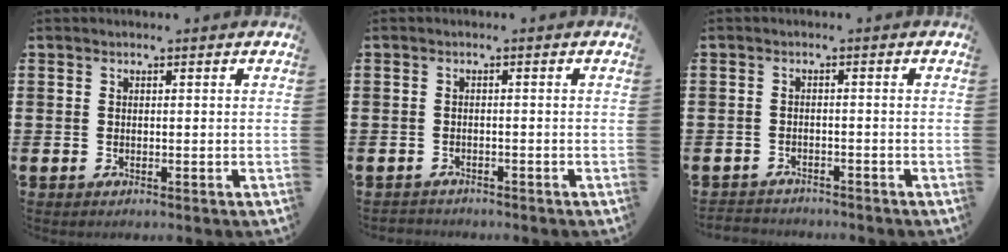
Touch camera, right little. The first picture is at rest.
{"total": 0.9, "force": [-0.9, 0.1, -0.1], "torque": [0.000, 0.001, -0.019]}
{"total": 1.6, "force": [-1.6, 0.2, -0.3], "torque": [0.000, 0.002, -0.036]}